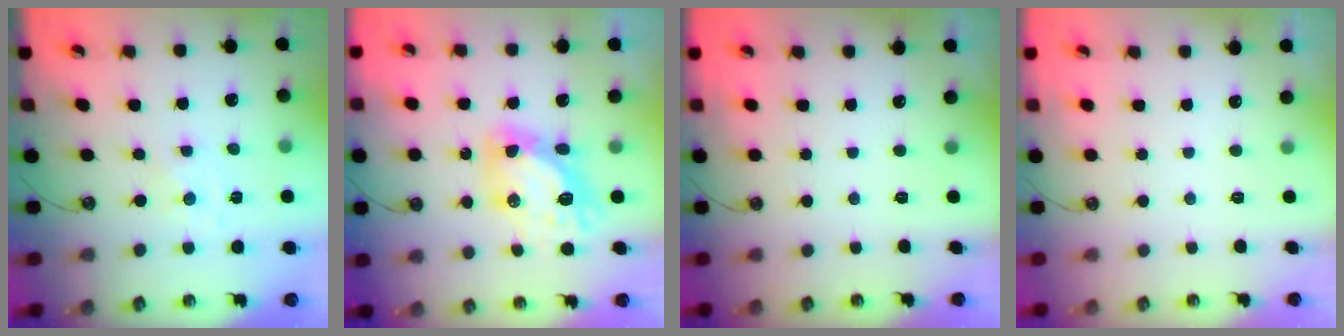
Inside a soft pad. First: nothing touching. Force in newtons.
{"total": 12.7, "press": 12.7, "slide": 1.3}
{"total": 0.0}
{"total": 0.0}